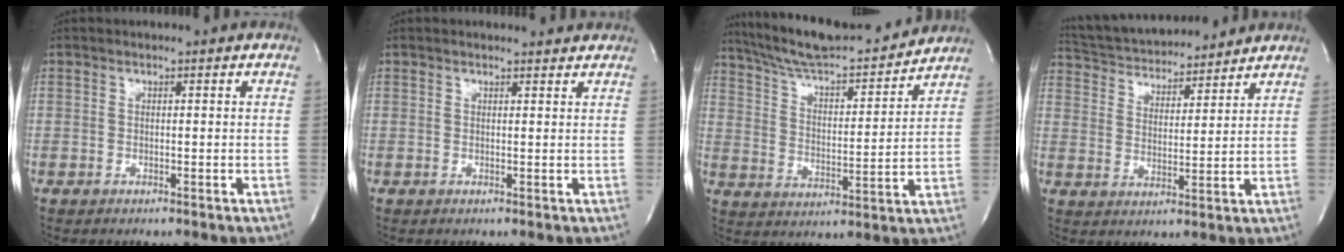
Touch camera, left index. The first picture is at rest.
{"total": 2.5, "force": [2.4, 0.4, 0.4], "torque": [-0.016, 0.002, 0.024]}
{"total": 17.9, "force": [16.5, 1.9, 6.8], "torque": [-0.119, 0.010, 0.262]}
{"total": 15.9, "force": [14.8, 3.1, 5.0], "torque": [-0.091, 0.029, 0.240]}